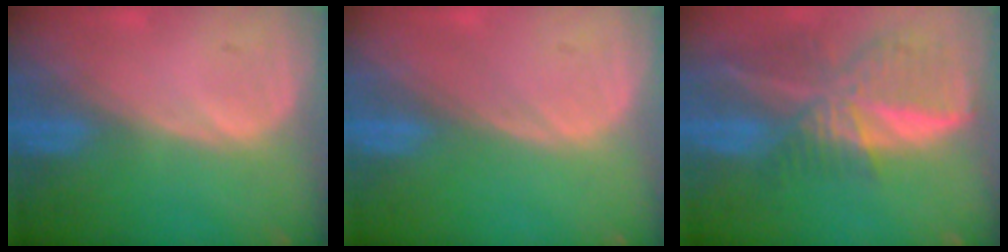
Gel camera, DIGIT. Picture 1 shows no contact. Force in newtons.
{"total": 0.0}
{"total": 9.5, "press": 8.4, "slide": 4.6}